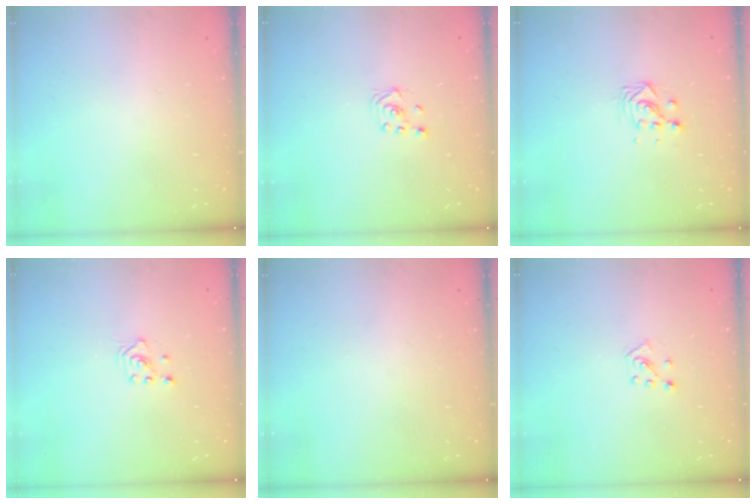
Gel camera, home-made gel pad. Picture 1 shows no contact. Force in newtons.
{"total": 2.3, "press": 2.2, "slide": 0.8}
{"total": 3.4, "press": 3.4, "slide": 0.2}
{"total": 2.0, "press": 2.0, "slide": 0.3}
{"total": 0.0}
{"total": 5.2, "press": 5.2, "slide": 0.5}